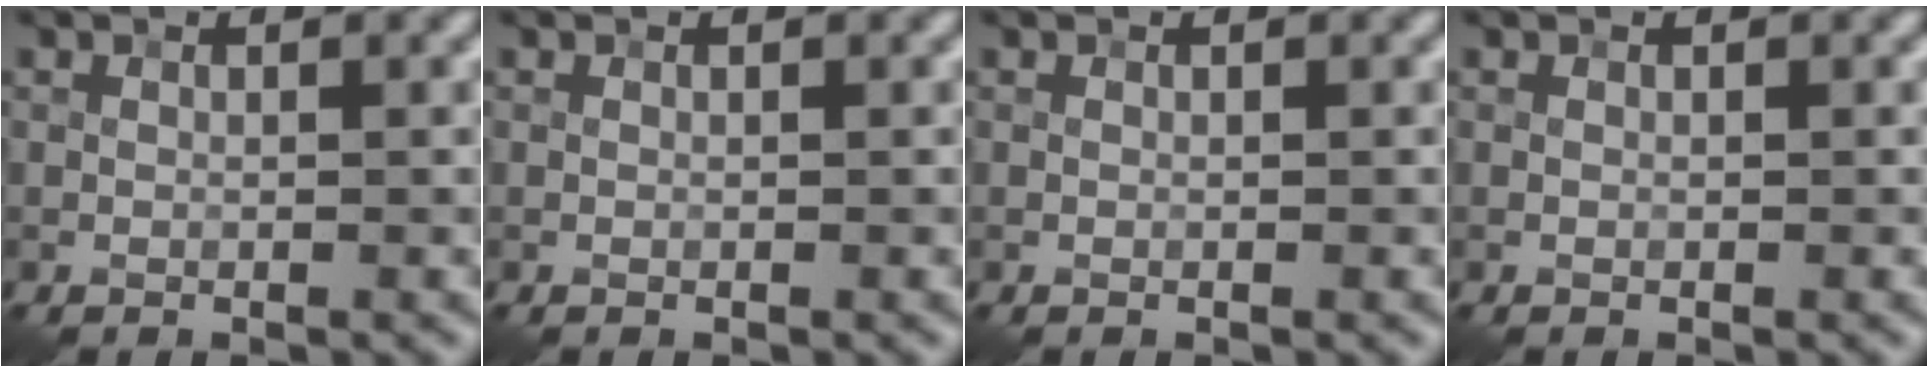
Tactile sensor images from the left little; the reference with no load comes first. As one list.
[{"total": 0.0}, {"total": 0.0}, {"total": 0.0}]